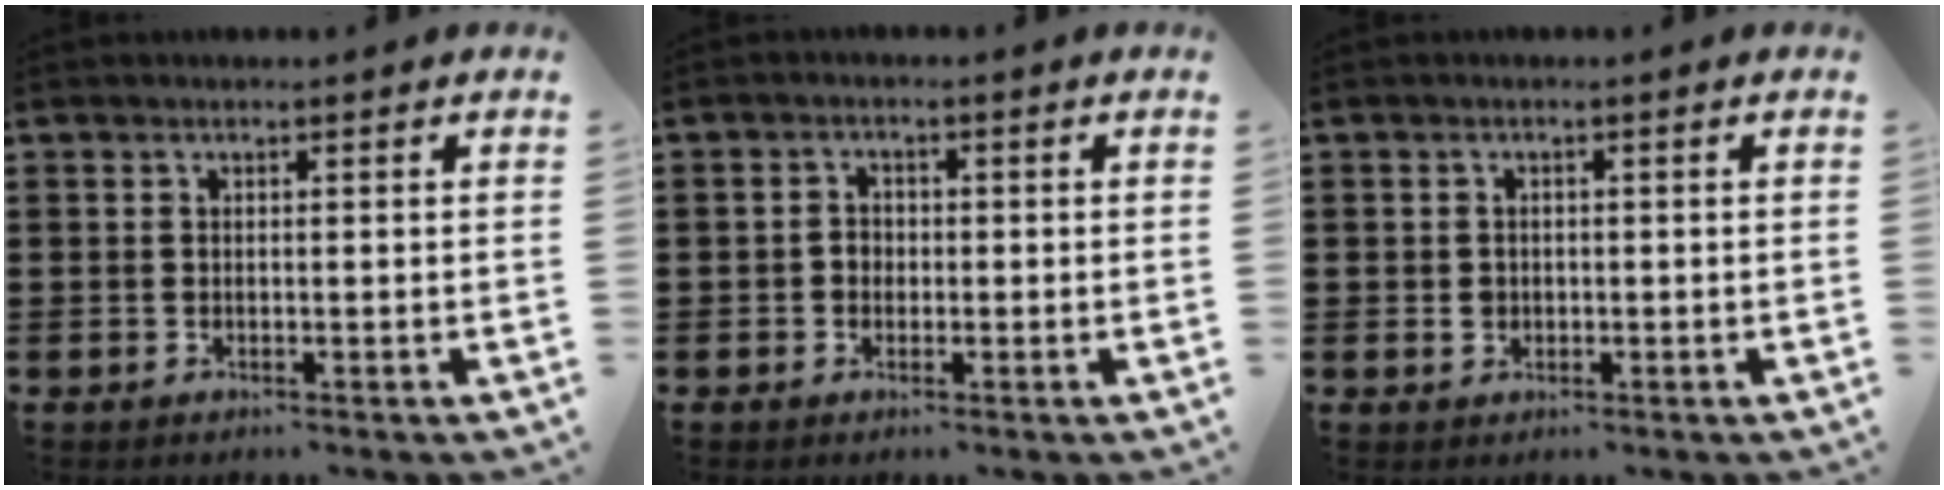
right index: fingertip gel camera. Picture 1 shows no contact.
{"total": 1.8, "force": [-0.5, 1.6, 0.7], "torque": [-0.018, 0.005, -0.011]}
{"total": 1.4, "force": [-0.1, 1.2, 0.7], "torque": [-0.016, 0.004, -0.003]}